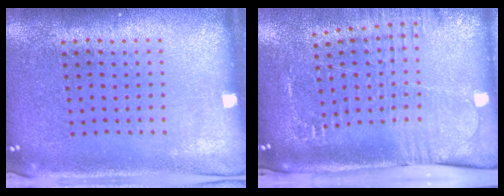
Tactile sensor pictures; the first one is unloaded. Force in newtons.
{"total": 2.6, "press": 2.1, "slide": 1.5}